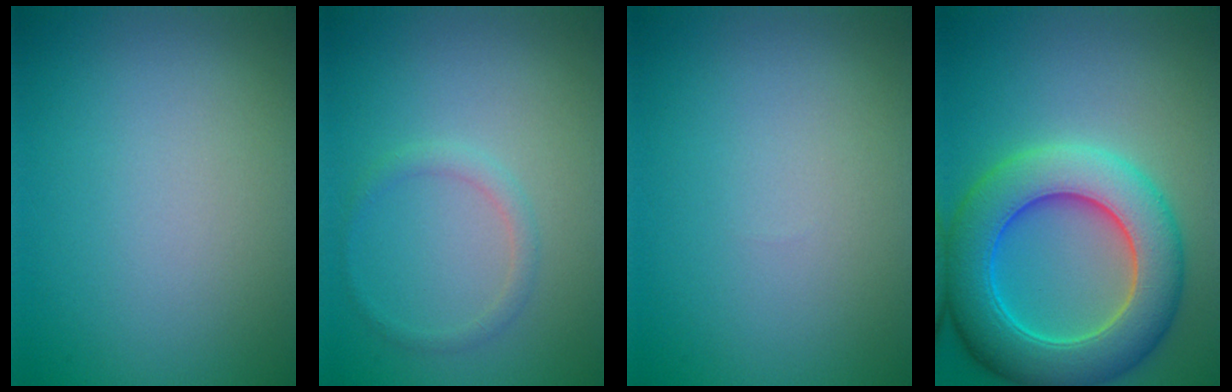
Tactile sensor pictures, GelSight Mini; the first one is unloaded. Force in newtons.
{"total": 1.3, "press": 1.3, "slide": 0.0}
{"total": 0.0}
{"total": 9.2, "press": 9.2, "slide": 0.2}